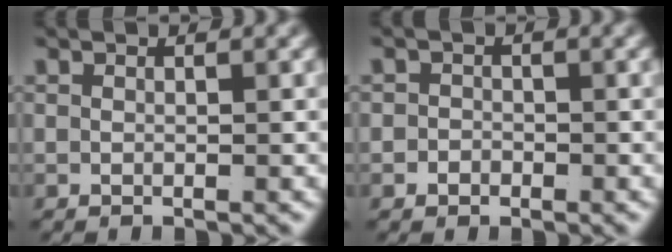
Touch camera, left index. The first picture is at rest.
{"total": 1.2, "force": [-0.8, 1.0, 0.0], "torque": [0.007, -0.008, -0.014]}